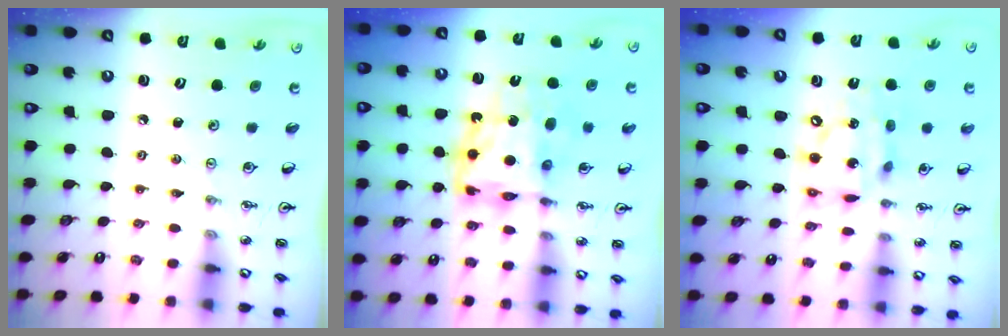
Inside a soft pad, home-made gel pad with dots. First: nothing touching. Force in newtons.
{"total": 12.1, "press": 12.1, "slide": 1.1}
{"total": 14.2, "press": 14.1, "slide": 1.4}